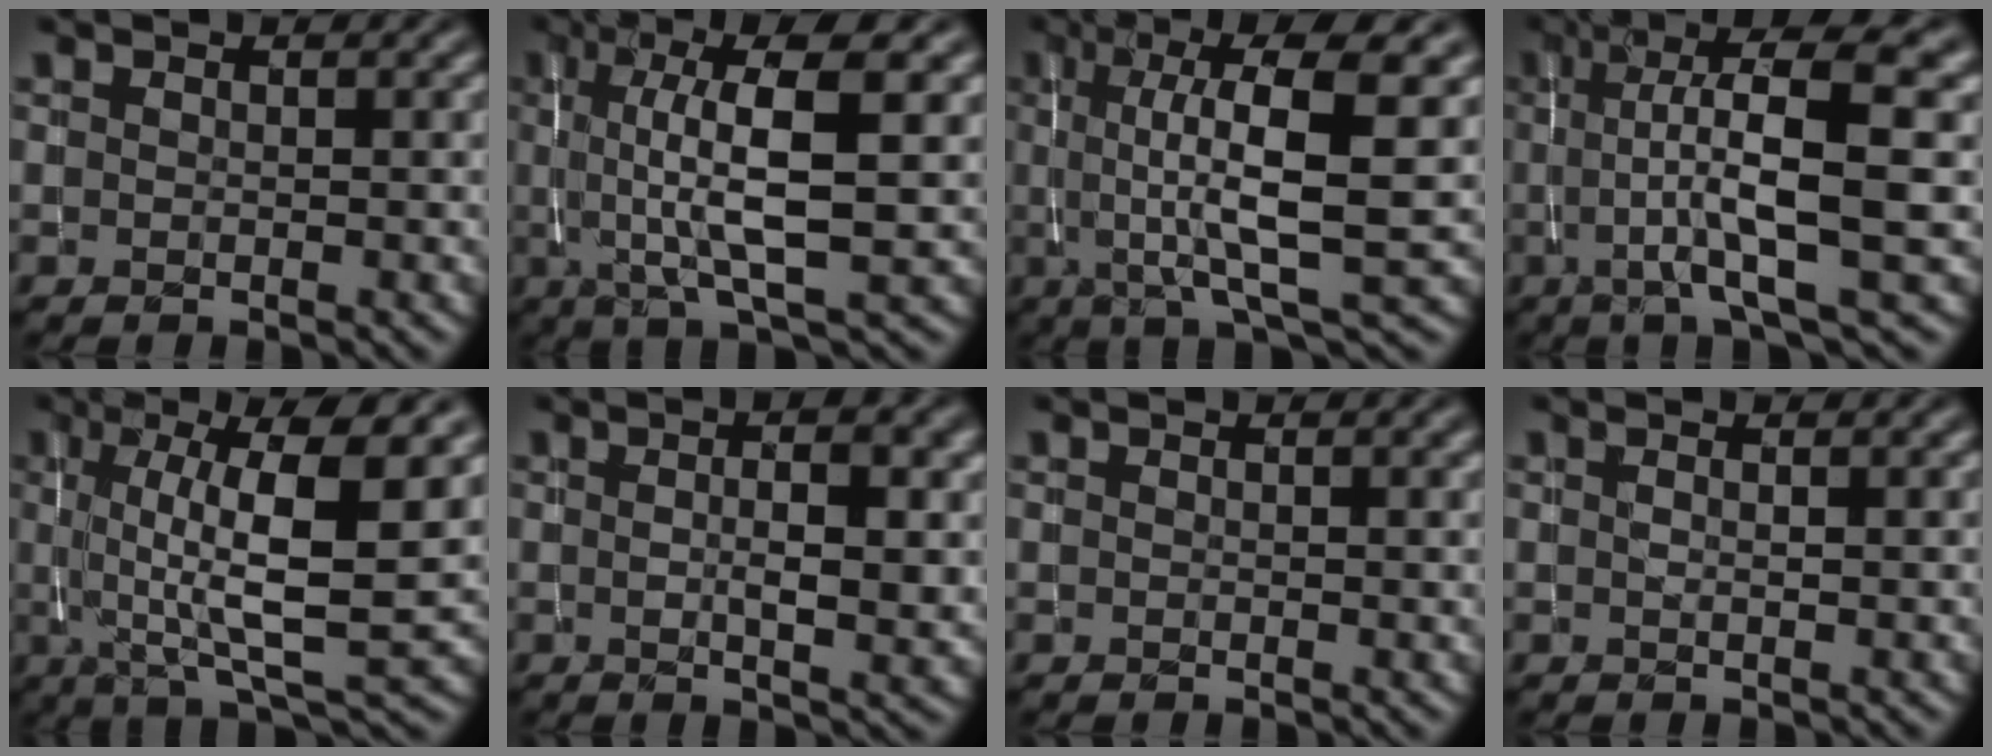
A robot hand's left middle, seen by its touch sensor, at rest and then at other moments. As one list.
[{"total": 8.2, "force": [1.2, 1.9, 7.9], "torque": [-0.124, 0.004, 0.018]}, {"total": 9.7, "force": [1.5, 2.2, 9.3], "torque": [-0.136, 0.004, 0.023]}, {"total": 9.9, "force": [0.5, 1.8, 9.7], "torque": [-0.134, 0.014, 0.005]}, {"total": 9.8, "force": [1.9, 2.2, 9.4], "torque": [-0.137, -0.002, 0.034]}, {"total": 6.2, "force": [1.1, 2.1, 5.7], "torque": [-0.054, 0.009, 0.004]}, {"total": 1.1, "force": [0.6, 0.4, 0.8], "torque": [-0.006, -0.002, 0.013]}, {"total": 0.6, "force": [0.3, 0.2, 0.5], "torque": [-0.005, -0.005, 0.001]}]